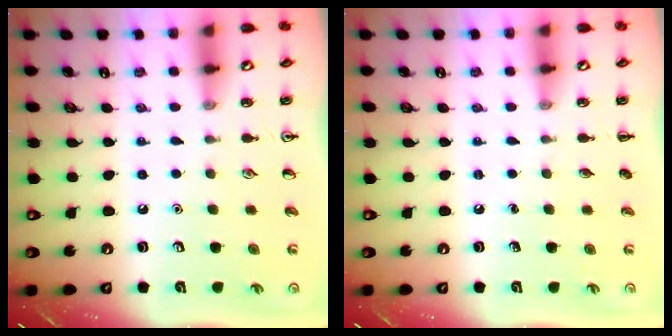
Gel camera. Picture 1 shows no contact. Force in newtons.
{"total": 0.0}